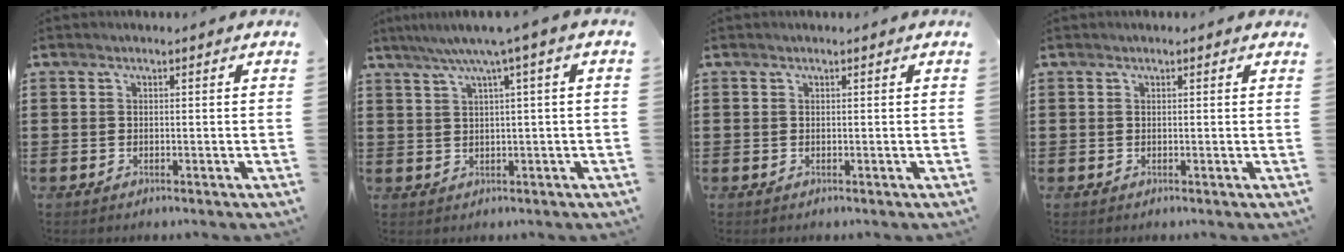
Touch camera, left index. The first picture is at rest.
{"total": 4.1, "force": [1.5, -0.4, 3.8], "torque": [-0.076, -0.003, 0.020]}
{"total": 0.0}
{"total": 0.0}